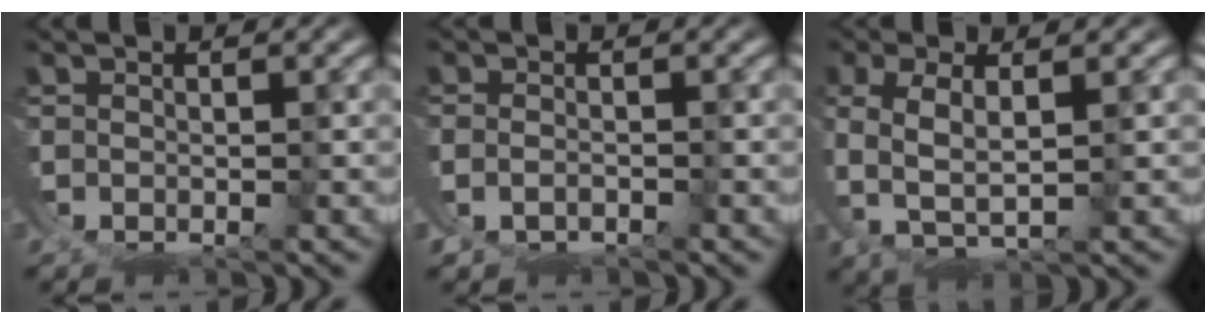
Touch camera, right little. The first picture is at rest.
{"total": 2.3, "force": [-1.1, 2.0, 0.6], "torque": [-0.030, -0.016, -0.013]}
{"total": 2.5, "force": [1.8, 0.5, 1.7], "torque": [-0.067, -0.009, 0.040]}